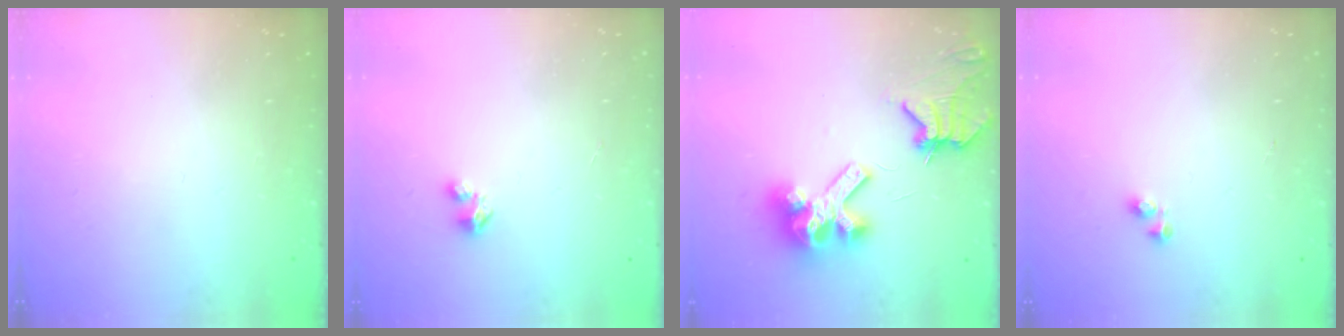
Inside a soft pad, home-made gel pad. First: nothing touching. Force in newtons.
{"total": 1.6, "press": 1.6, "slide": 0.2}
{"total": 11.5, "press": 11.4, "slide": 1.5}
{"total": 2.2, "press": 2.2, "slide": 0.3}